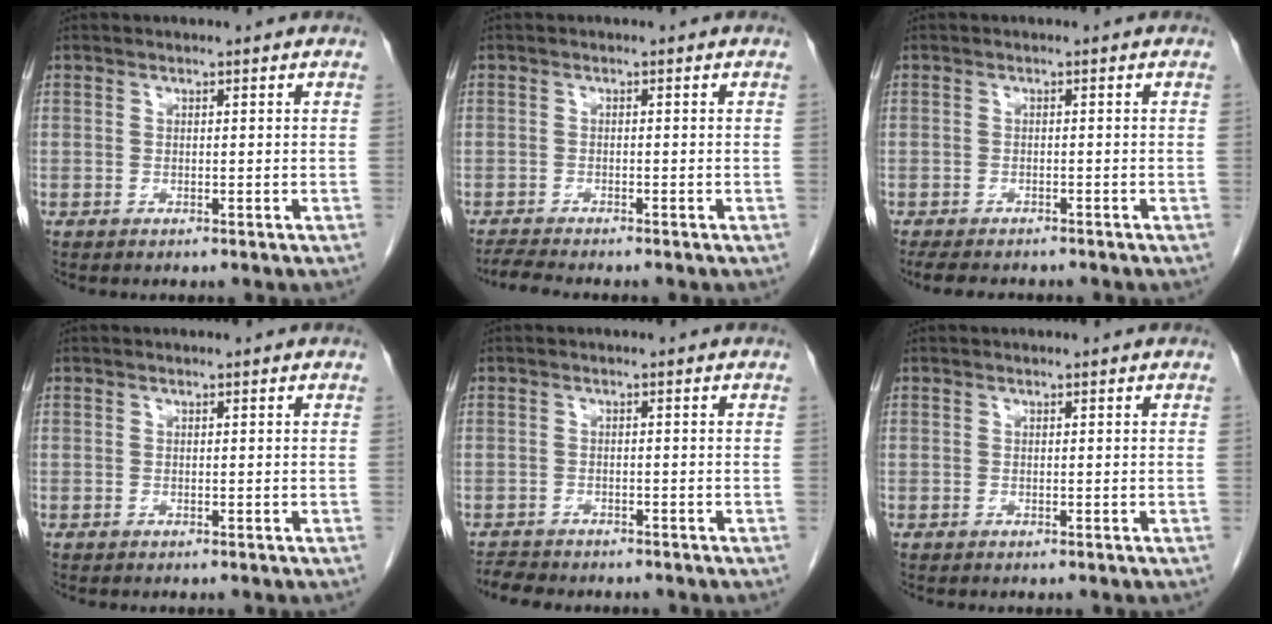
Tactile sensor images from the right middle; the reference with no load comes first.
{"total": 3.3, "force": [-3.1, -0.2, 1.2], "torque": [-0.024, -0.013, -0.052]}
{"total": 6.5, "force": [-5.6, 1.9, 2.7], "torque": [-0.040, -0.007, -0.080]}
{"total": 0.0}
{"total": 4.1, "force": [-3.8, 1.2, 1.0], "torque": [-0.019, -0.009, -0.059]}
{"total": 0.0}